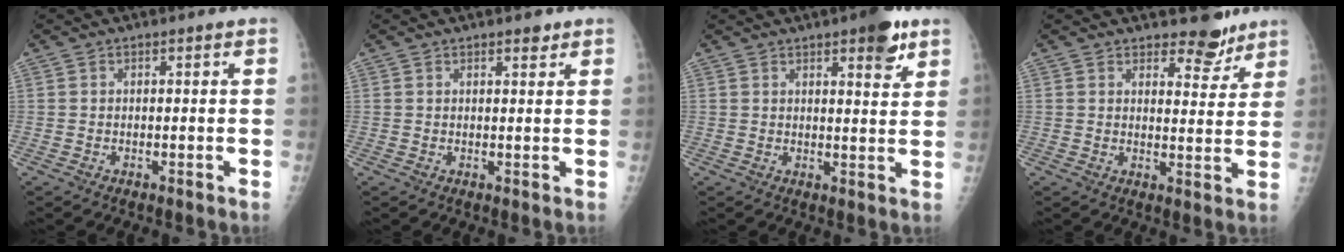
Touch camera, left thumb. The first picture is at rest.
{"total": 1.8, "force": [1.3, 0.7, 1.0], "torque": [-0.005, -0.007, 0.016]}
{"total": 6.8, "force": [4.0, 2.1, 5.0], "torque": [-0.053, -0.019, 0.048]}
{"total": 5.9, "force": [5.0, 2.6, 1.8], "torque": [0.004, -0.039, 0.070]}